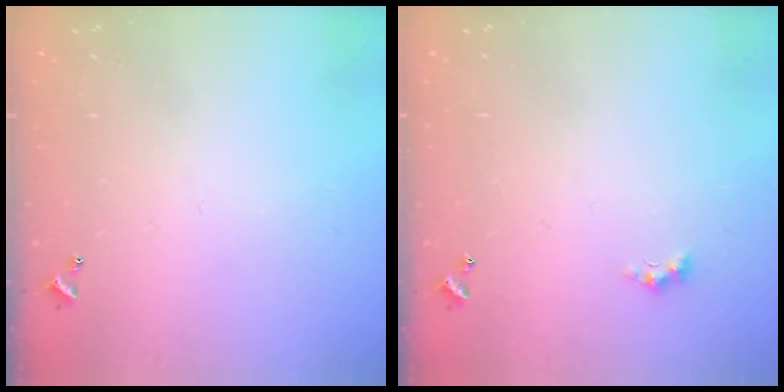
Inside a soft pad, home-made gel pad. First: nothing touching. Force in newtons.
{"total": 1.1, "press": 1.1, "slide": 0.4}